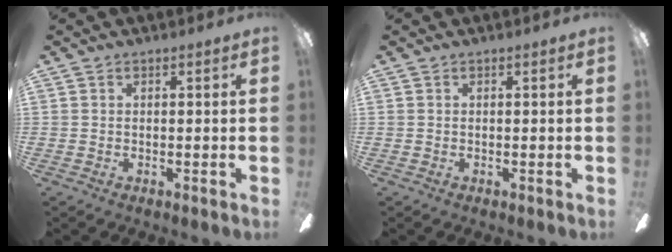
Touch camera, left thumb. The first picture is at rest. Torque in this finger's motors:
{"motor_torque": [-0.13, 0.13, 0.00, 0.00, 0.00]}